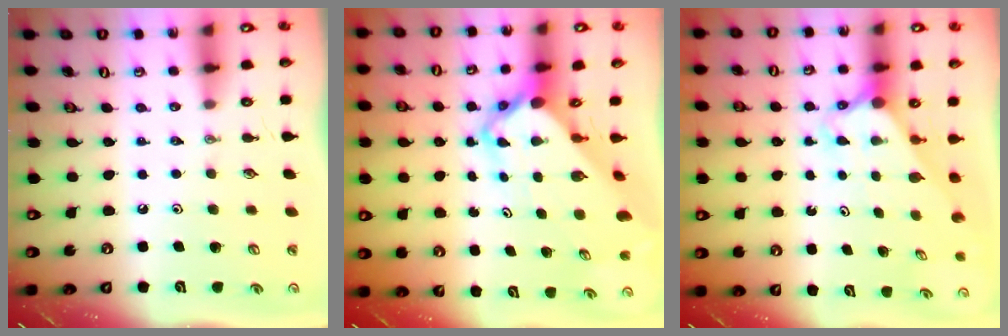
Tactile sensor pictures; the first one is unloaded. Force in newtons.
{"total": 5.6, "press": 5.6, "slide": 0.5}
{"total": 2.7, "press": 2.7, "slide": 0.2}